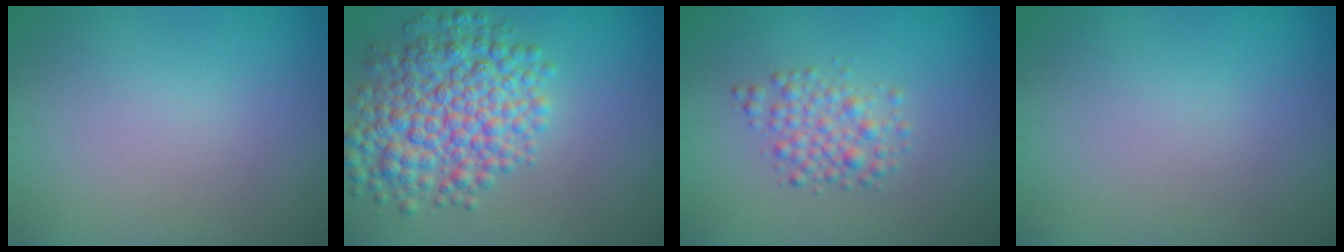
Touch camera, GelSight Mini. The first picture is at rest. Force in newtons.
{"total": 7.5, "press": 7.5, "slide": 0.1}
{"total": 2.6, "press": 2.6, "slide": 0.0}
{"total": 0.0}